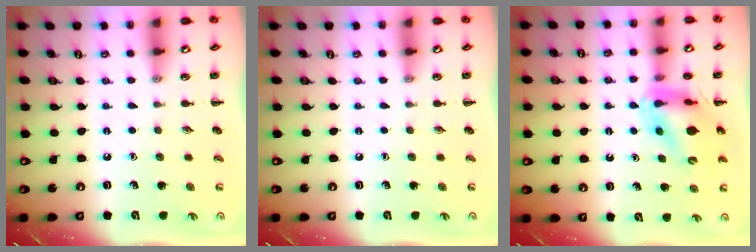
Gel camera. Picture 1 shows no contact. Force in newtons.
{"total": 0.0}
{"total": 12.4, "press": 11.9, "slide": 3.4}